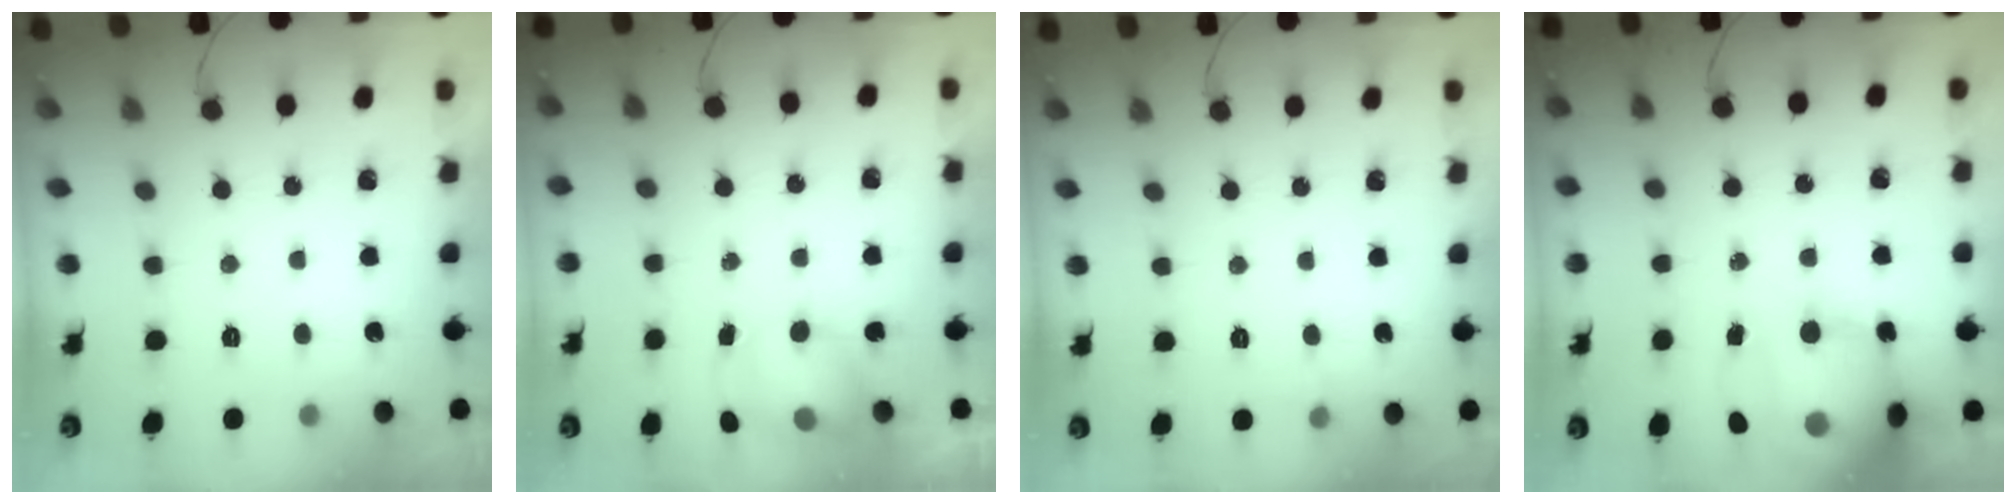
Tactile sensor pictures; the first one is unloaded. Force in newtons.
{"total": 6.4, "press": 6.3, "slide": 0.8}
{"total": 2.3, "press": 2.1, "slide": 0.9}
{"total": 21.9, "press": 21.3, "slide": 5.0}